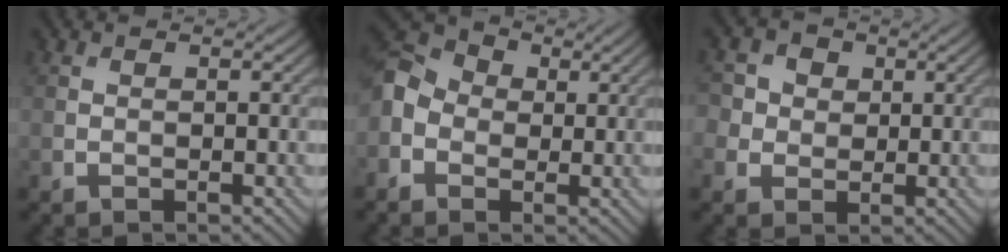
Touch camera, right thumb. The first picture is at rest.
{"total": 6.4, "force": [-0.6, 5.2, 3.6], "torque": [-0.100, 0.010, -0.031]}
{"total": 3.9, "force": [0.7, 3.6, 1.2], "torque": [-0.042, 0.007, -0.002]}